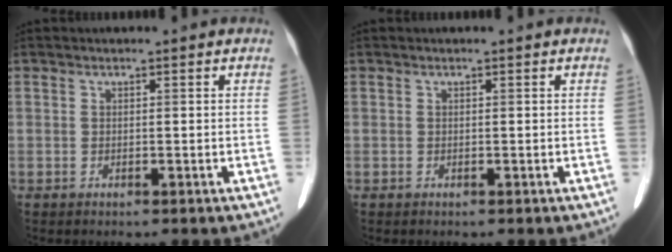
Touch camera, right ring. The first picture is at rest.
{"total": 0.0}